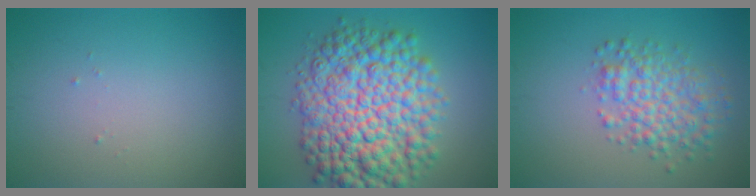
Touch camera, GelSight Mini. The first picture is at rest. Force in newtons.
{"total": 12.5, "press": 12.5, "slide": 0.2}
{"total": 4.6, "press": 4.6, "slide": 0.1}